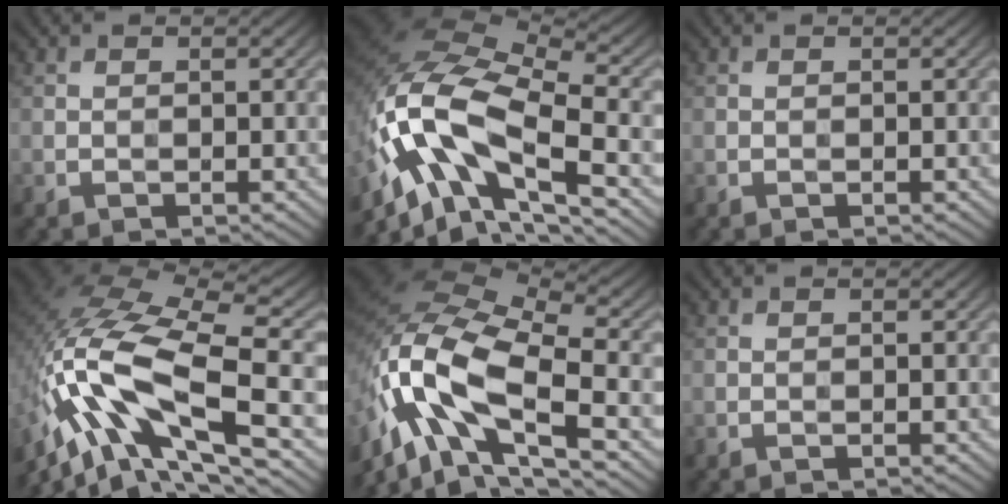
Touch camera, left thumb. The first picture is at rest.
{"total": 16.6, "force": [-5.7, 8.1, 13.3], "torque": [-0.301, -0.012, -0.116]}
{"total": 0.0}
{"total": 17.7, "force": [-4.8, 8.1, 15.1], "torque": [-0.338, 0.001, -0.091]}
{"total": 18.1, "force": [-6.0, 8.3, 15.0], "torque": [-0.343, -0.007, -0.119]}
{"total": 0.0}